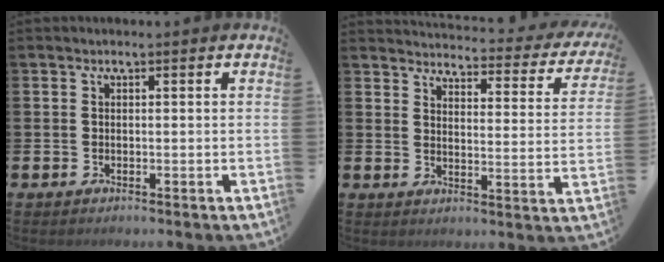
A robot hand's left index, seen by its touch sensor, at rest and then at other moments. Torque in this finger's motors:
{"motor_torque": [0.58, -0.92, 0.09, 0.00]}